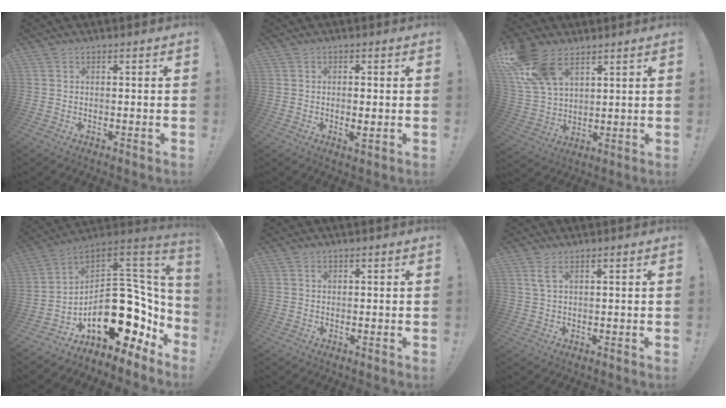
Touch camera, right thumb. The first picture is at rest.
{"total": 2.1, "force": [0.0, 0.7, 2.0], "torque": [-0.018, -0.004, -0.002]}
{"total": 16.2, "force": [9.5, 9.5, 9.0], "torque": [-0.176, -0.043, 0.180]}
{"total": 24.1, "force": [-5.2, 14.3, 18.7], "torque": [-0.273, 0.007, -0.059]}
{"total": 0.5, "force": [0.3, 0.4, 0.1], "torque": [0.004, -0.001, 0.004]}
{"total": 2.7, "force": [1.3, 0.7, 2.3], "torque": [-0.041, -0.002, 0.022]}